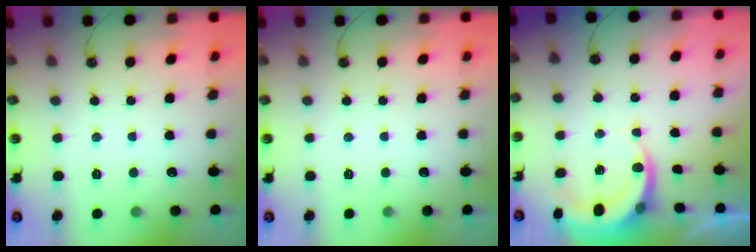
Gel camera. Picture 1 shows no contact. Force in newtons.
{"total": 0.0}
{"total": 5.0, "press": 5.0, "slide": 0.2}